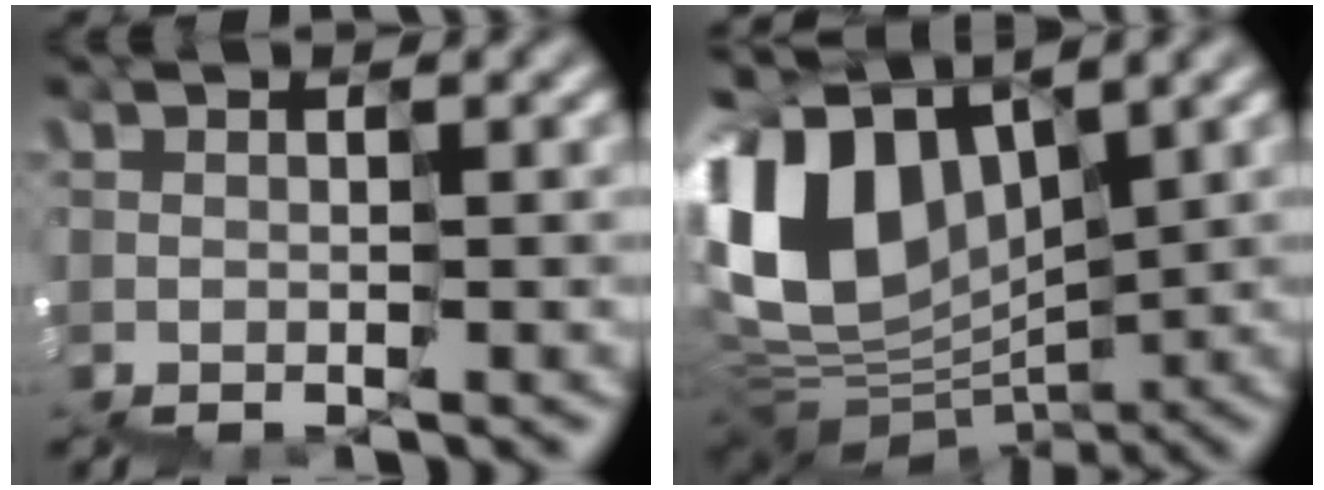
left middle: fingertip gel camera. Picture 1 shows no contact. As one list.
[{"total": 9.1, "force": [3.8, 6.4, 5.1], "torque": [-0.134, 0.030, 0.061]}]